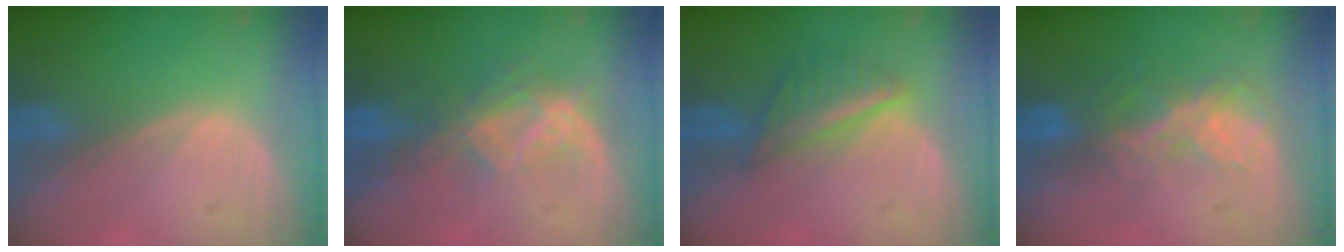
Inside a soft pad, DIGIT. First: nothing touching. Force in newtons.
{"total": 6.8, "press": 6.3, "slide": 2.6}
{"total": 5.3, "press": 5.2, "slide": 1.1}
{"total": 6.7, "press": 5.8, "slide": 3.3}